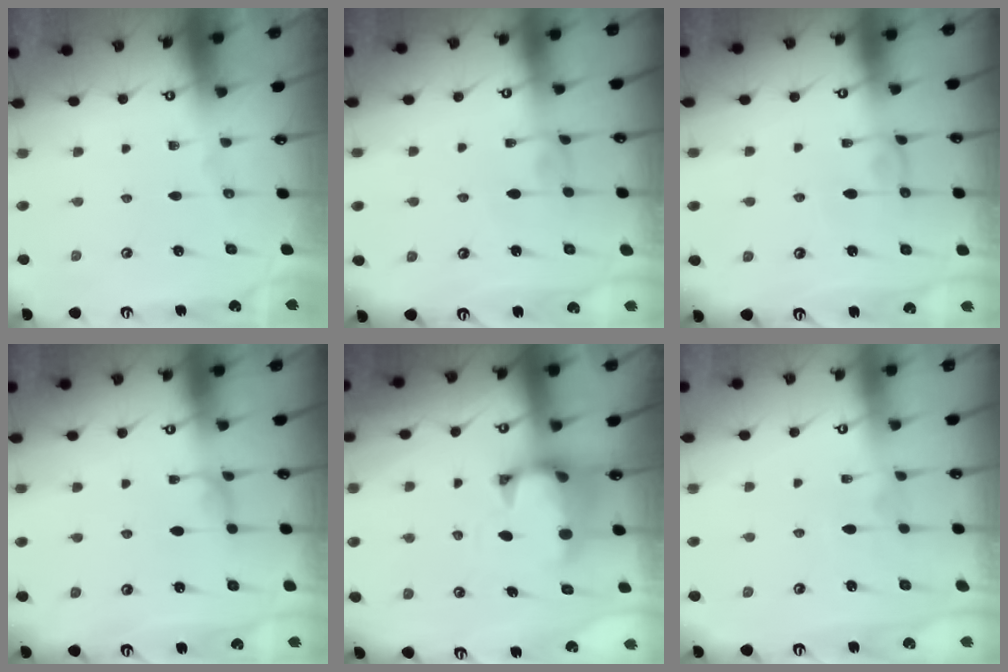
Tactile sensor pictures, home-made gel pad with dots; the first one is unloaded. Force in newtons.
{"total": 1.5, "press": 1.5, "slide": 0.4}
{"total": 2.3, "press": 2.3, "slide": 0.2}
{"total": 2.3, "press": 2.2, "slide": 0.3}
{"total": 1.5, "press": 1.1, "slide": 1.1}
{"total": 3.7, "press": 3.7, "slide": 0.3}